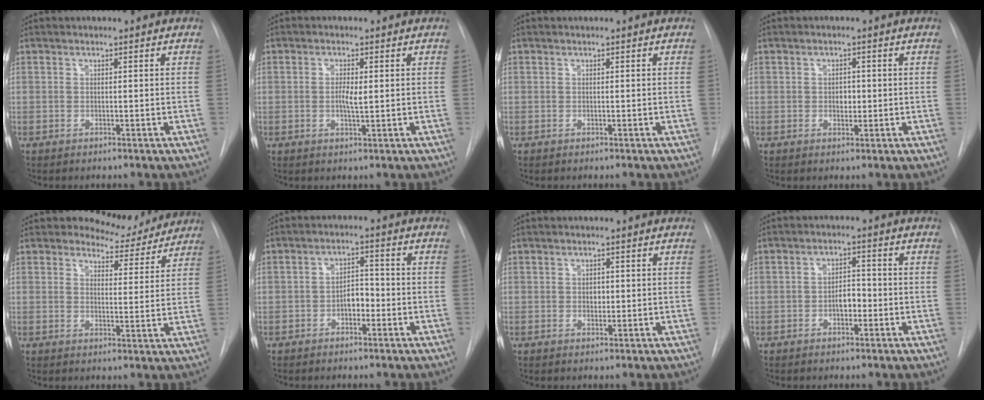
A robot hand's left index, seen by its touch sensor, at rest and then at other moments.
{"total": 2.3, "force": [0.1, 0.5, 2.3], "torque": [-0.046, -0.002, 0.003]}
{"total": 0.0}
{"total": 1.8, "force": [0.0, 1.3, 1.3], "torque": [-0.019, 0.002, 0.001]}
{"total": 6.5, "force": [6.2, 2.1, -0.2], "torque": [0.008, -0.016, 0.075]}
{"total": 3.4, "force": [-1.3, 1.9, 2.5], "torque": [-0.037, 0.011, -0.024]}
{"total": 1.3, "force": [0.1, 1.0, 0.8], "torque": [-0.012, 0.001, 0.003]}
{"total": 3.1, "force": [-1.0, 1.6, 2.4], "torque": [-0.034, 0.007, -0.016]}